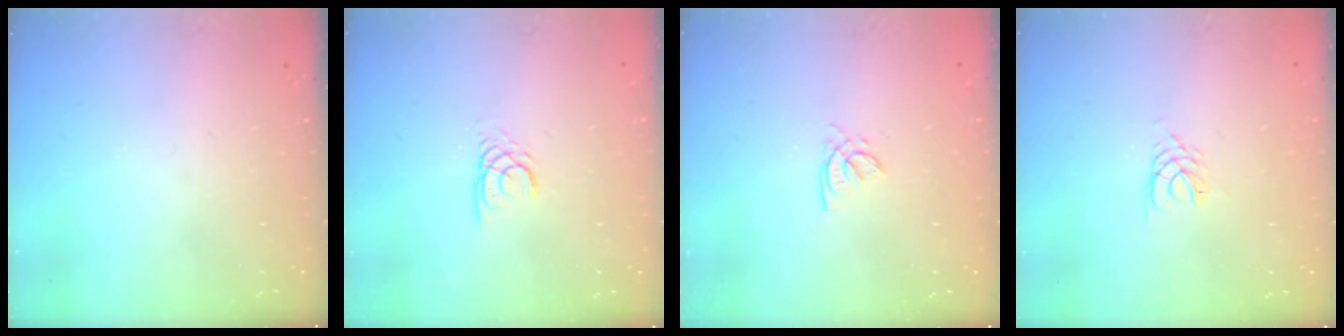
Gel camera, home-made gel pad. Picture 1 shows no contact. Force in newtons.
{"total": 2.2, "press": 2.2, "slide": 0.1}
{"total": 1.4, "press": 1.4, "slide": 0.2}
{"total": 3.0, "press": 2.9, "slide": 0.4}